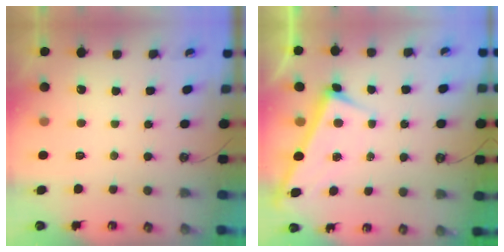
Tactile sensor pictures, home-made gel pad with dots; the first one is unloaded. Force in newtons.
{"total": 2.9, "press": 2.9, "slide": 0.1}